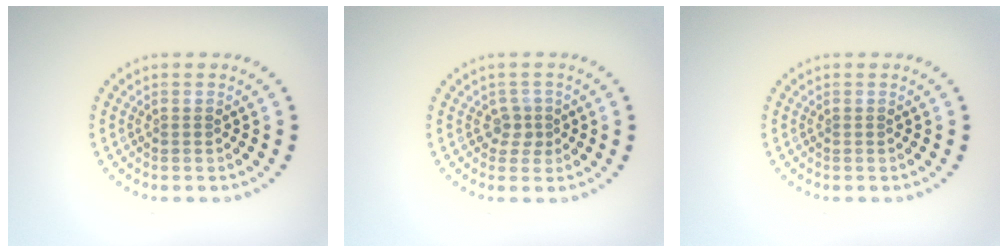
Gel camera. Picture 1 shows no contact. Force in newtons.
{"total": 1.6, "press": 1.3, "slide": 1.0}
{"total": 0.0}